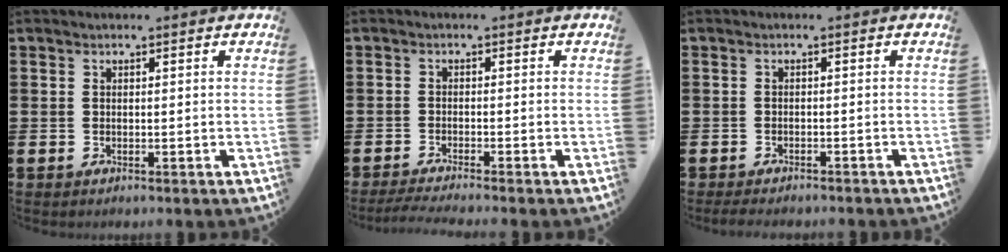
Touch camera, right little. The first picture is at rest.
{"total": 1.7, "force": [-1.4, 0.0, 1.0], "torque": [-0.015, 0.002, -0.026]}
{"total": 1.2, "force": [-1.1, 0.1, 0.4], "torque": [-0.009, 0.001, -0.022]}